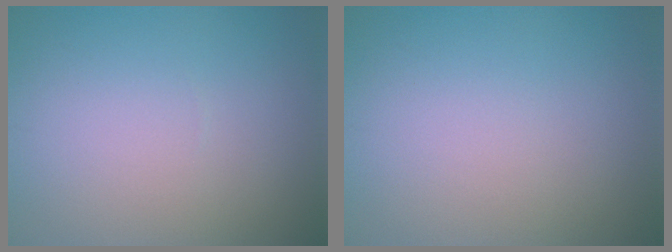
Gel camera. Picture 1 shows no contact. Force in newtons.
{"total": 0.0}